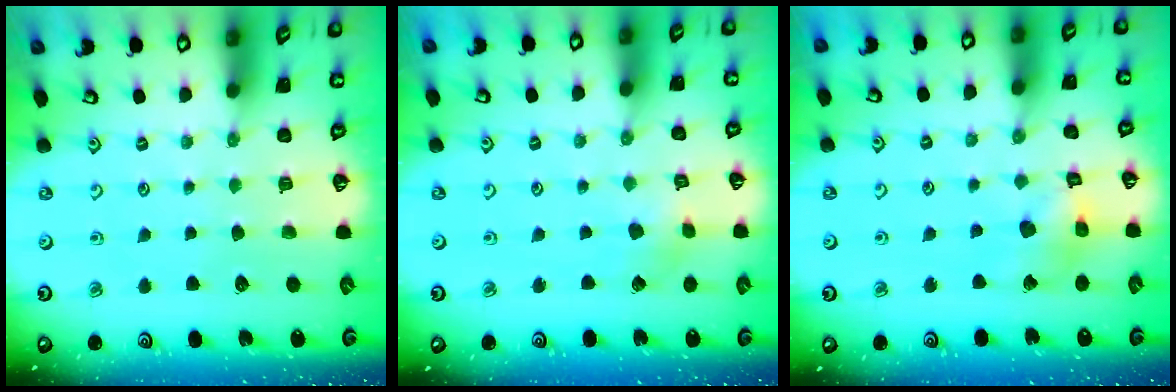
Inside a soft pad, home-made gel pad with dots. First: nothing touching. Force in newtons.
{"total": 2.8, "press": 2.8, "slide": 0.3}
{"total": 12.0, "press": 11.9, "slide": 1.4}